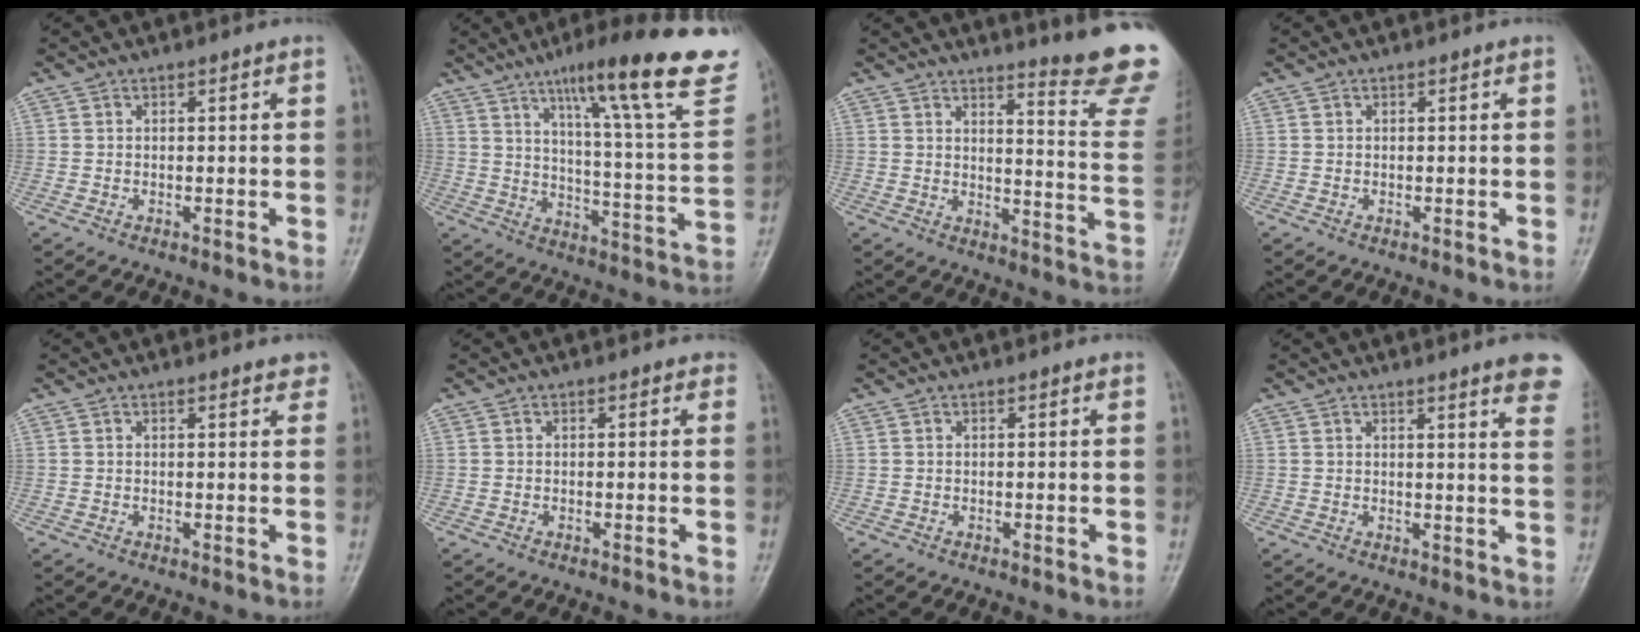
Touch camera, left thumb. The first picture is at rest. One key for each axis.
{"total": 26.6, "fx": 16.7, "fy": 4.0, "fz": 20.3, "tx": -0.269, "ty": -0.058, "tz": 0.236}
{"total": 15.5, "fx": 13.7, "fy": 0.1, "fz": 7.4, "tx": -0.078, "ty": -0.163, "tz": 0.158}
{"total": 0.0}
{"total": 2.6, "fx": 2.2, "fy": 0.8, "fz": 1.2, "tx": 0.000, "ty": -0.005, "tz": 0.019}
{"total": 0.9, "fx": 0.7, "fy": 0.5, "fz": 0.4, "tx": 0.002, "ty": -0.002, "tz": 0.000}
{"total": 0.7, "fx": 0.6, "fy": 0.0, "fz": 0.4, "tx": -0.008, "ty": 0.001, "tz": 0.007}
{"total": 7.7, "fx": 5.9, "fy": 1.4, "fz": 4.9, "tx": -0.038, "ty": -0.014, "tz": 0.053}